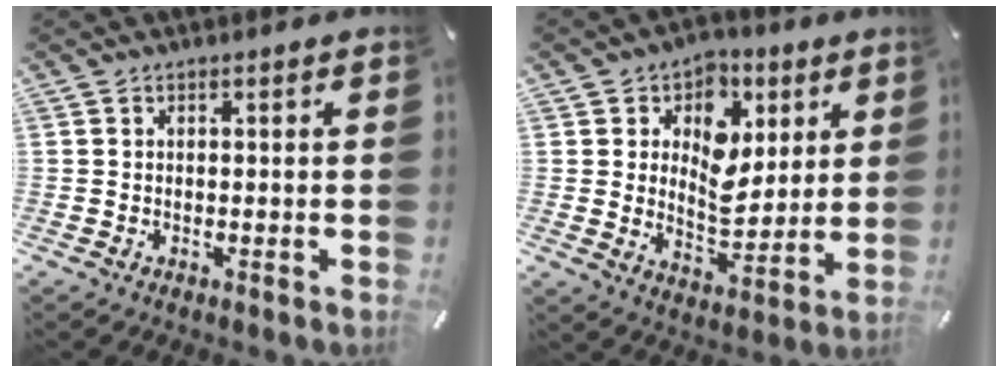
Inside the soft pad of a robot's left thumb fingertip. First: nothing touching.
{"total": 11.2, "force": [3.0, 9.3, 5.5], "torque": [-0.066, -0.025, 0.055]}